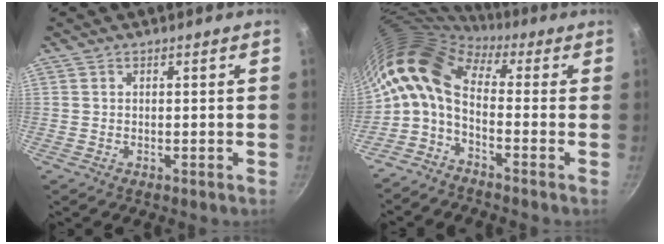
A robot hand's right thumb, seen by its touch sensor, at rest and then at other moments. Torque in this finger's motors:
{"motor_torque": [1.01, 1.72, 1.71, -1.06, 0.25]}